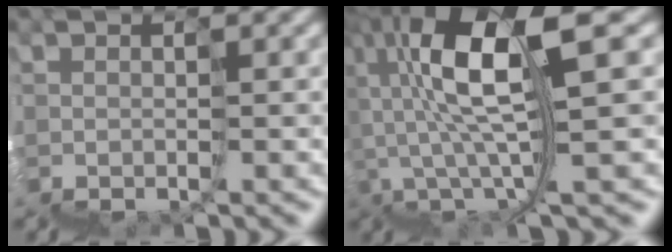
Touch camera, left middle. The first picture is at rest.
{"total": 7.0, "force": [2.4, 0.5, 6.6], "torque": [-0.133, 0.029, 0.039]}